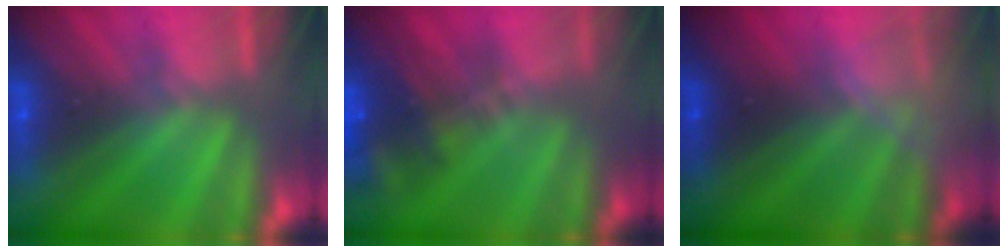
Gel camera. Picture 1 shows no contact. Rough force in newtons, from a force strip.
{"total": 6.9}
{"total": 2.4}